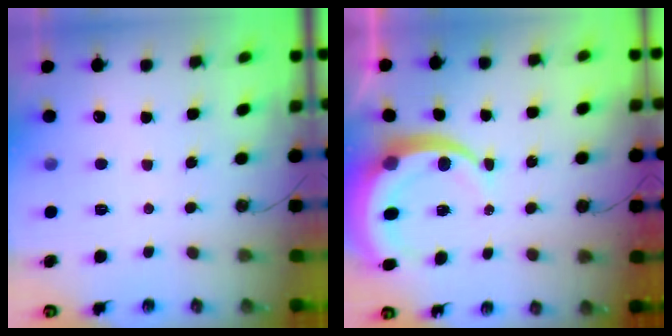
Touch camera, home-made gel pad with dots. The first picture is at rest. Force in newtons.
{"total": 8.9, "press": 8.8, "slide": 1.0}